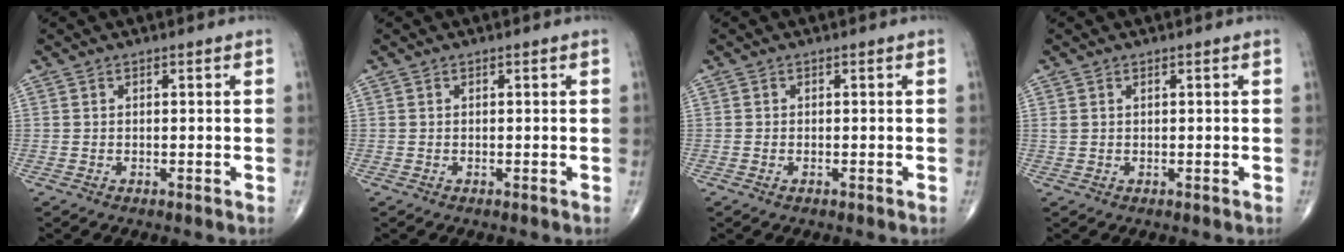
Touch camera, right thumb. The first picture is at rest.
{"total": 0.0}
{"total": 0.6, "force": [-0.3, 0.3, 0.4], "torque": [-0.010, 0.002, -0.004]}
{"total": 0.9, "force": [0.4, 0.4, 0.6], "torque": [-0.016, 0.008, 0.013]}